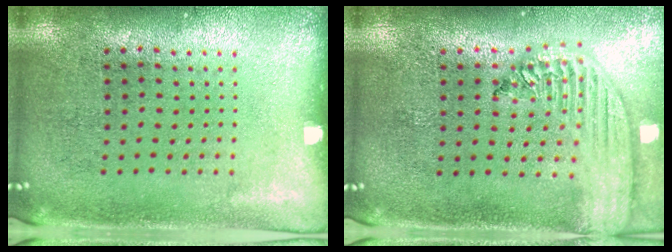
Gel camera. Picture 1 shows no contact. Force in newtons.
{"total": 2.3, "press": 2.0, "slide": 1.2}